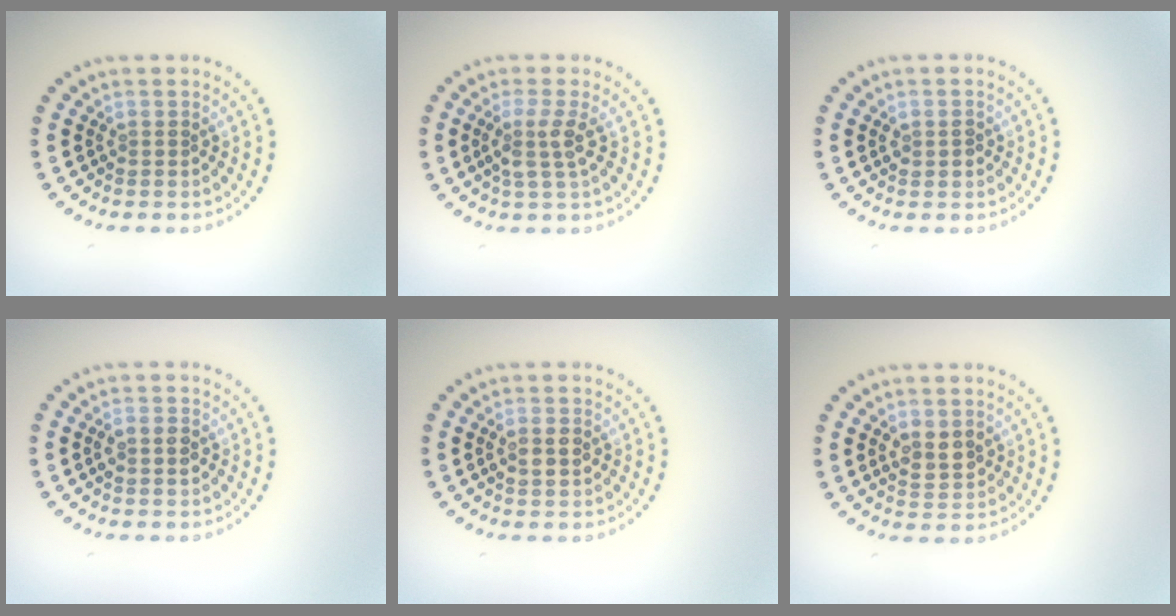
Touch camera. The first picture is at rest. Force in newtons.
{"total": 2.2, "press": 1.8, "slide": 1.3}
{"total": 1.3, "press": 1.2, "slide": 0.2}
{"total": 1.5, "press": 1.5, "slide": 0.1}
{"total": 2.1, "press": 2.1, "slide": 0.2}
{"total": 2.5, "press": 2.4, "slide": 0.5}